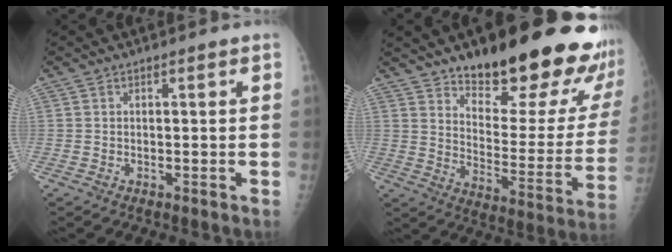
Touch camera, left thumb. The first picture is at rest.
{"total": 26.6, "force": [19.6, 8.0, 16.1], "torque": [-0.182, -0.114, 0.268]}